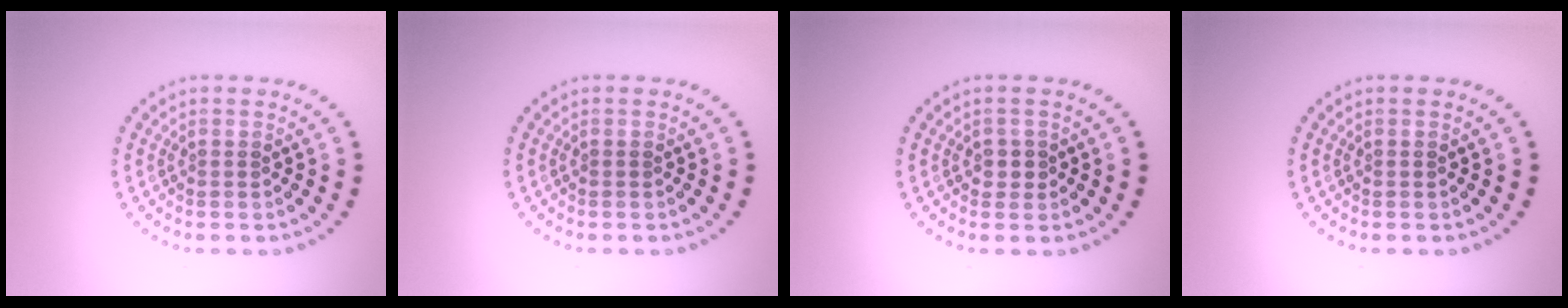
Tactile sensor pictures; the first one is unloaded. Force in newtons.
{"total": 0.0}
{"total": 1.1, "press": 1.0, "slide": 0.5}
{"total": 0.0}